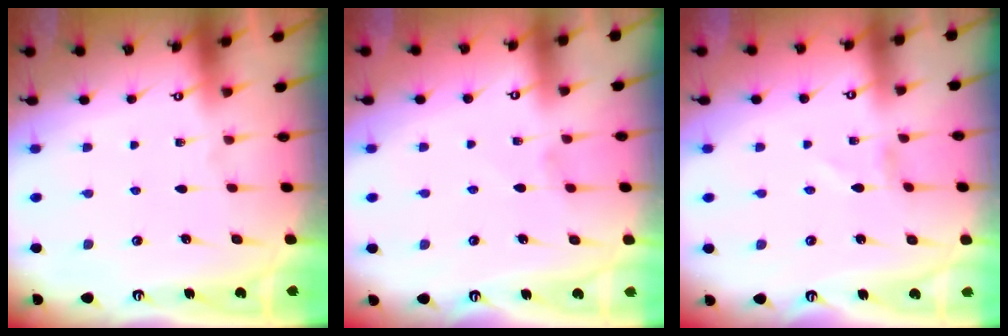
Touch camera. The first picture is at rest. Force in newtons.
{"total": 0.0}
{"total": 1.3, "press": 1.3, "slide": 0.1}